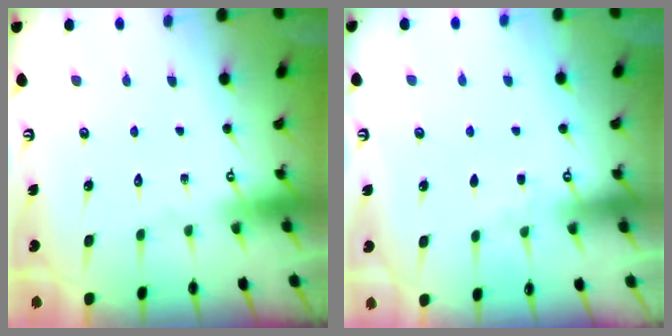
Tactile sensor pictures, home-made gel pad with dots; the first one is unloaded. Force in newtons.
{"total": 3.3, "press": 3.2, "slide": 0.6}